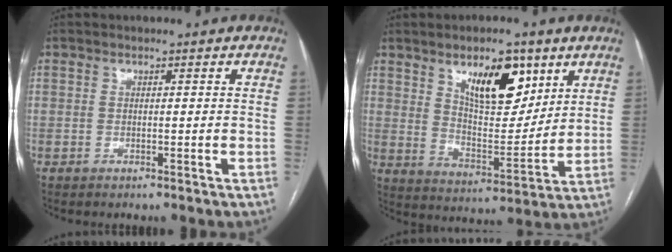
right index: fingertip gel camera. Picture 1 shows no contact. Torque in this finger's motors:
{"motor_torque": [0.38, 0.30, 0.43, 0.13]}